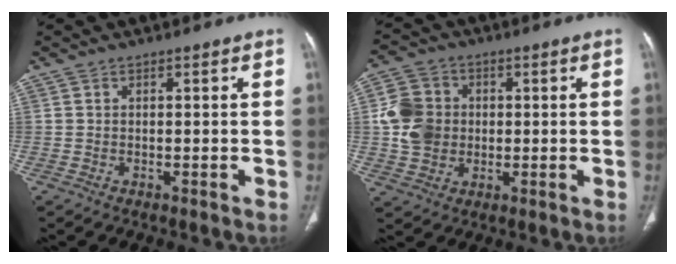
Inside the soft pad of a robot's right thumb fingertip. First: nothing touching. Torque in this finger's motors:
{"motor_torque": [1.13, 1.04, 0.75, 0.47, 0.04]}